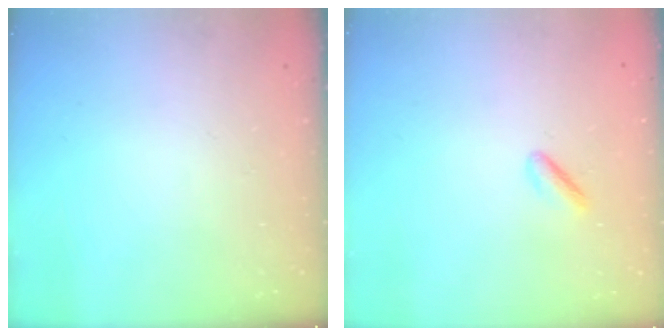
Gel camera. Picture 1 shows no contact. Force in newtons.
{"total": 1.5, "press": 1.2, "slide": 0.8}